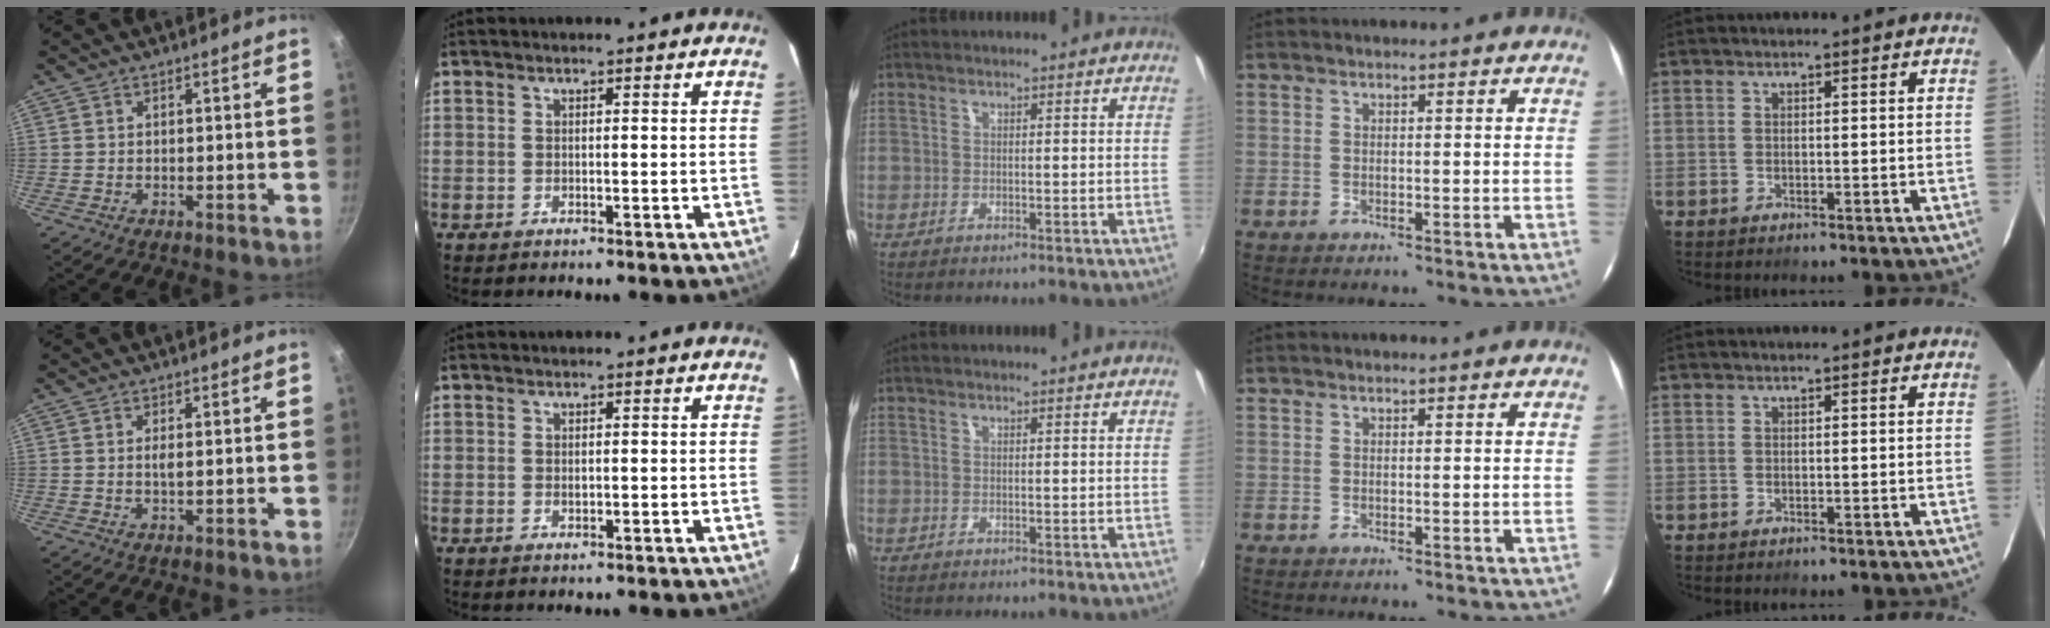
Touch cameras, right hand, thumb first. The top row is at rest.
{"thumb": {"total": 1.2, "force": [0.2, 0.2, 1.2], "torque": [-0.023, -0.002, 0.003]}, "index": {"total": 0.6, "force": [0.1, 0.5, 0.4], "torque": [-0.006, 0.001, 0.003]}}